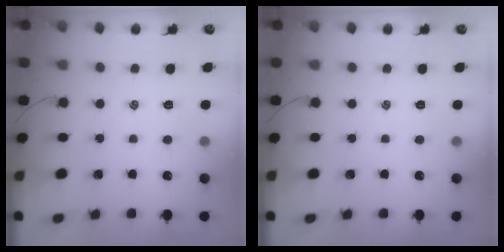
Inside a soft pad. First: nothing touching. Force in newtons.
{"total": 0.0}